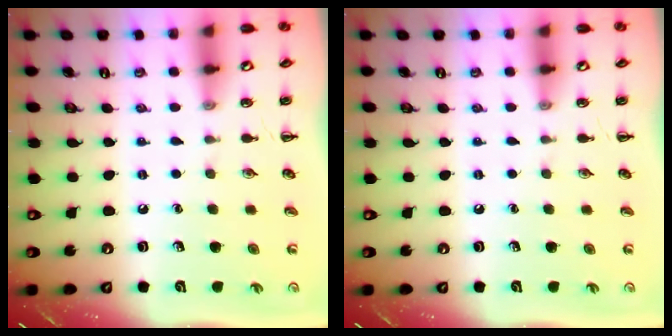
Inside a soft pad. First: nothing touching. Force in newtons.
{"total": 0.0}